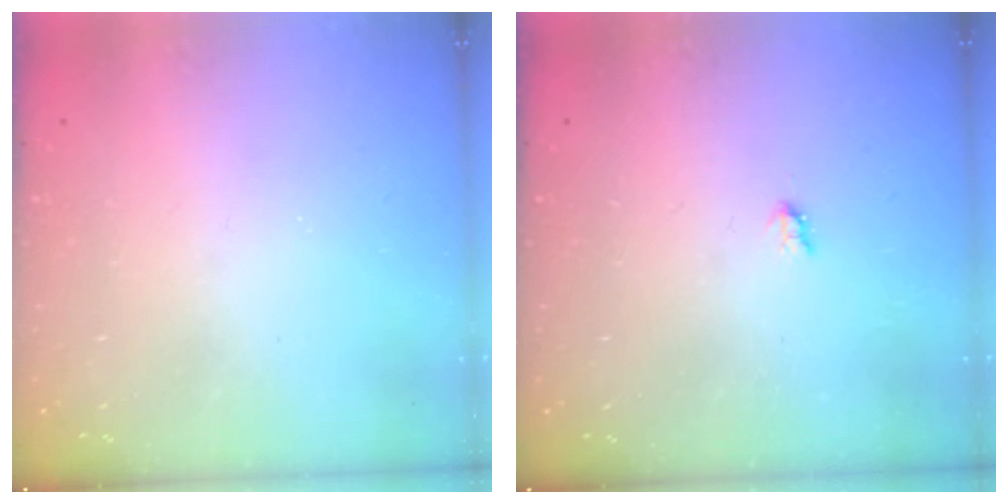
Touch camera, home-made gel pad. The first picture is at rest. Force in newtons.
{"total": 1.9, "press": 1.9, "slide": 0.3}